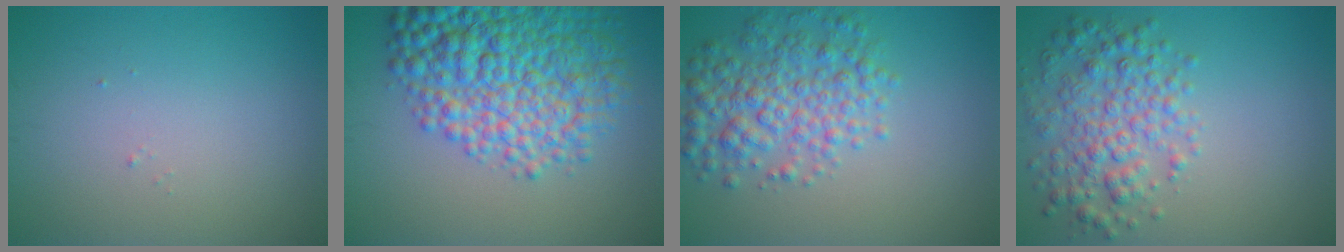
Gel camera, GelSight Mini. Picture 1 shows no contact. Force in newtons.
{"total": 10.1, "press": 10.1, "slide": 0.3}
{"total": 5.5, "press": 5.5, "slide": 0.2}
{"total": 4.8, "press": 4.8, "slide": 0.1}